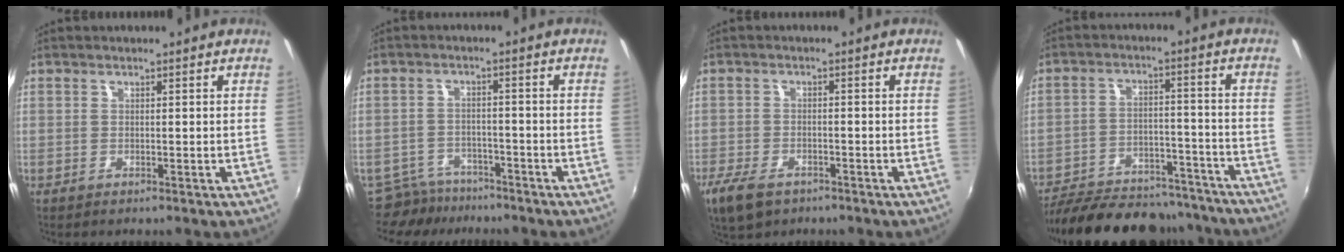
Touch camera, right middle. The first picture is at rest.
{"total": 6.8, "force": [-6.1, 3.0, 0.6], "torque": [-0.032, 0.006, -0.097]}
{"total": 7.5, "force": [-5.0, 3.8, 4.1], "torque": [-0.109, -0.019, -0.093]}
{"total": 25.9, "force": [-22.5, 8.2, 9.8], "torque": [-0.196, 0.008, -0.301]}